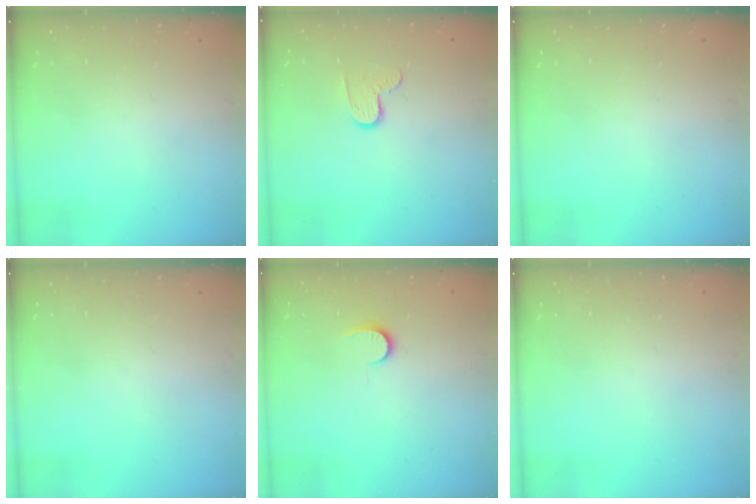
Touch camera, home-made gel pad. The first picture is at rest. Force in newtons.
{"total": 6.4, "press": 6.4, "slide": 0.5}
{"total": 0.0}
{"total": 0.0}
{"total": 6.7, "press": 6.7, "slide": 0.6}
{"total": 0.0}